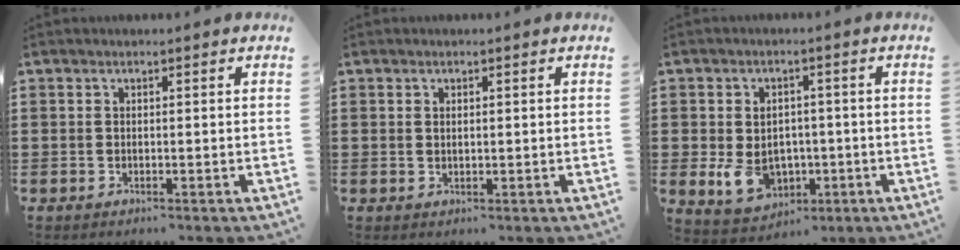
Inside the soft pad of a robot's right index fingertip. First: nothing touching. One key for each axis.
{"total": 0.6, "fx": 0.3, "fy": 0.2, "fz": 0.5, "tx": -0.012, "ty": 0.001, "tz": 0.005}
{"total": 6.9, "fx": -1.1, "fy": 5.4, "fz": 4.2, "tx": -0.094, "ty": 0.003, "tz": -0.020}